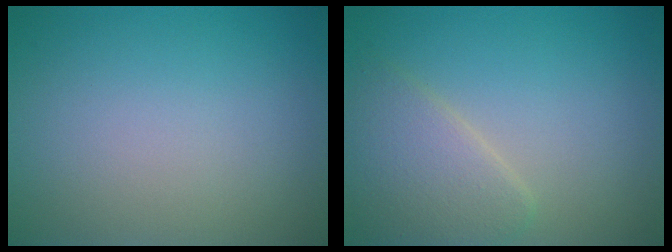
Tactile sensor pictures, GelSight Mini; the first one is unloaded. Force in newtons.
{"total": 3.8, "press": 3.8, "slide": 0.2}